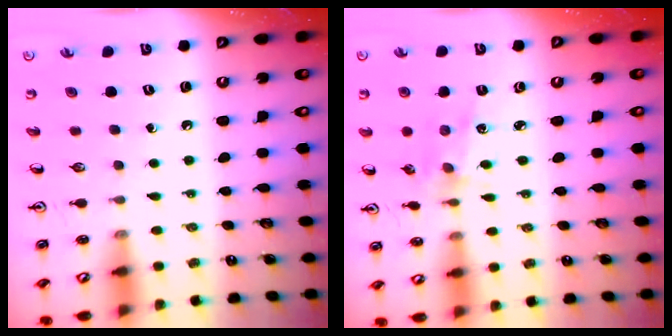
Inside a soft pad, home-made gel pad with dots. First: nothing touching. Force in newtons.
{"total": 2.9, "press": 2.8, "slide": 0.8}